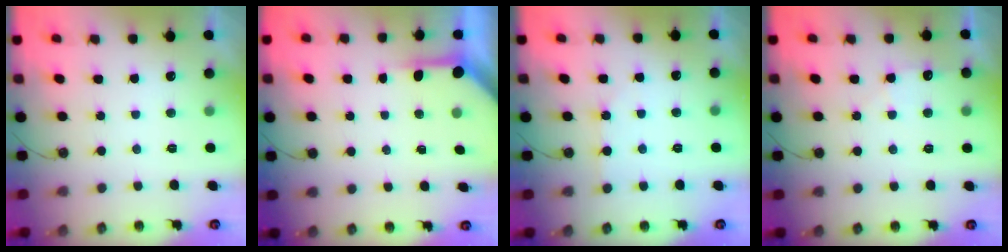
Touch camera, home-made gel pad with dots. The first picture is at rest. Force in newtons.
{"total": 3.9, "press": 3.9, "slide": 0.4}
{"total": 2.9, "press": 2.8, "slide": 0.5}
{"total": 5.5, "press": 5.5, "slide": 0.6}